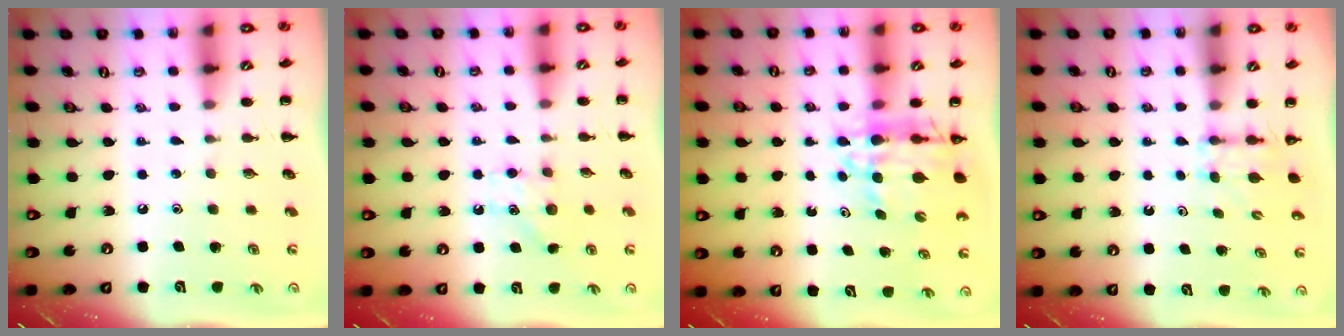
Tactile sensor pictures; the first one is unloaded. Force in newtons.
{"total": 5.5, "press": 5.2, "slide": 1.5}
{"total": 10.2, "press": 9.6, "slide": 3.5}
{"total": 2.7, "press": 2.5, "slide": 1.1}